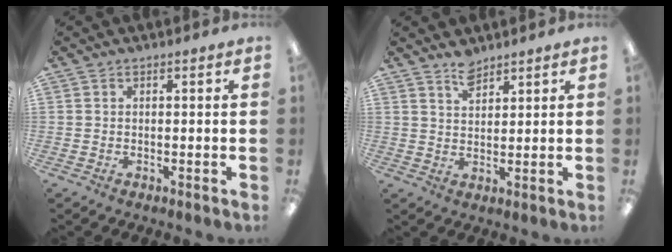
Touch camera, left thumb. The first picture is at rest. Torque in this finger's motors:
{"motor_torque": [-0.19, -0.24, -0.21, -0.20, 0.02]}